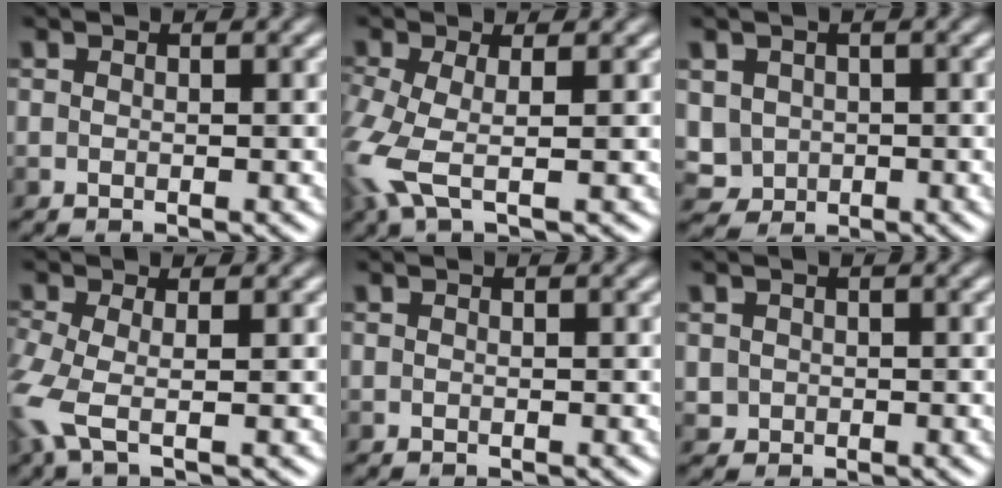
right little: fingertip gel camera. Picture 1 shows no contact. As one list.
[{"total": 5.0, "force": [-1.7, 2.1, 4.3], "torque": [-0.130, -0.008, -0.038]}, {"total": 4.1, "force": [0.7, 3.7, 1.6], "torque": [-0.029, 0.019, 0.009]}, {"total": 4.5, "force": [-1.5, 1.8, 3.8], "torque": [-0.112, -0.003, -0.035]}, {"total": 0.0}, {"total": 1.9, "force": [0.4, 1.8, 0.5], "torque": [0.002, 0.009, 0.008]}]